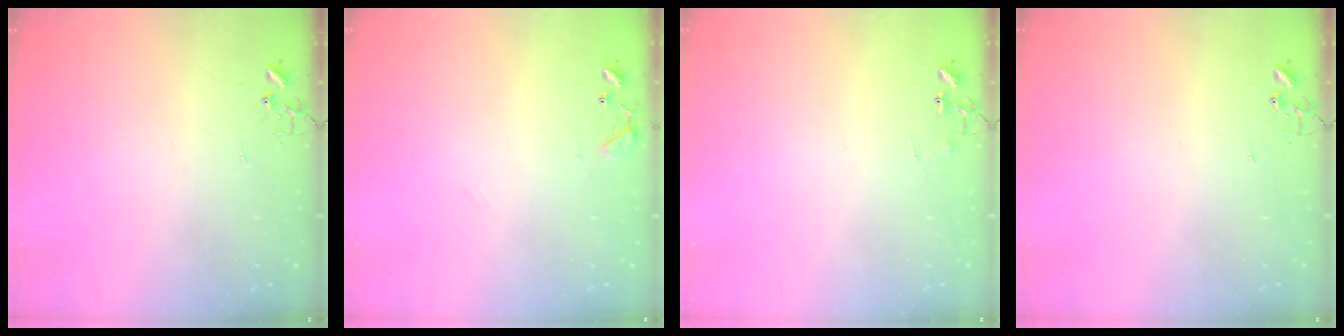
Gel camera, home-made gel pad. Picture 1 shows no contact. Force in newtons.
{"total": 8.4, "press": 8.4, "slide": 0.7}
{"total": 5.5, "press": 5.4, "slide": 0.4}
{"total": 0.0}